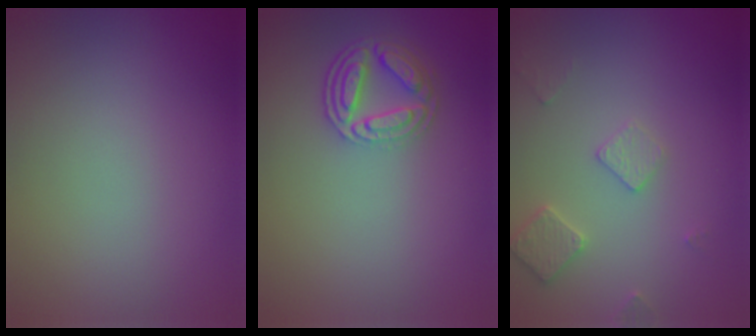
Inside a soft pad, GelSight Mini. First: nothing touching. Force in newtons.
{"total": 4.3, "press": 3.4, "slide": 2.6}
{"total": 2.5, "press": 2.4, "slide": 0.4}